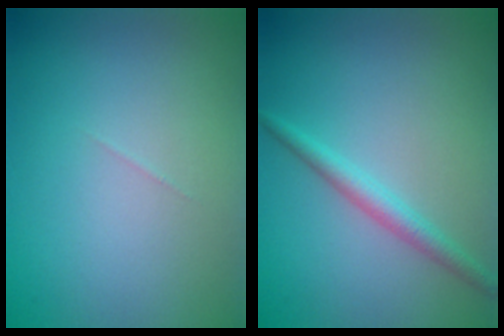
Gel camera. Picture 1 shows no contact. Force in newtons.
{"total": 2.1, "press": 2.1, "slide": 0.0}